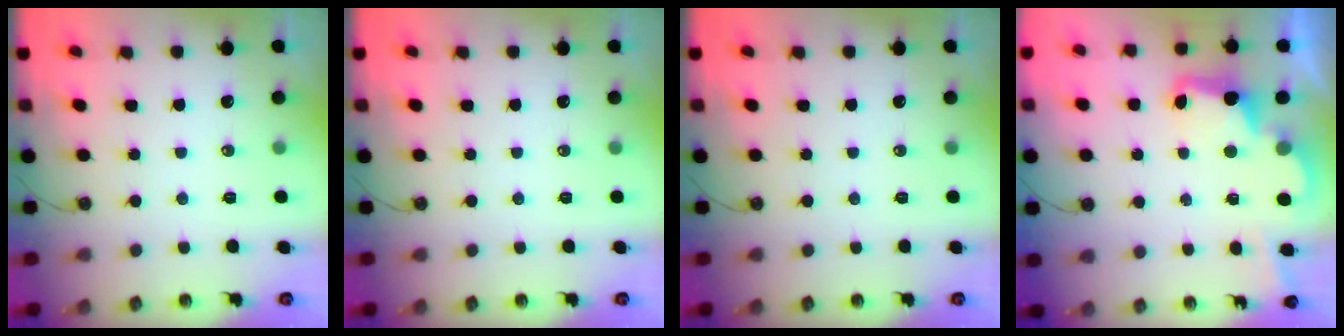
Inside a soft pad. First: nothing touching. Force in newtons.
{"total": 0.0}
{"total": 0.0}
{"total": 3.5, "press": 3.5, "slide": 0.6}